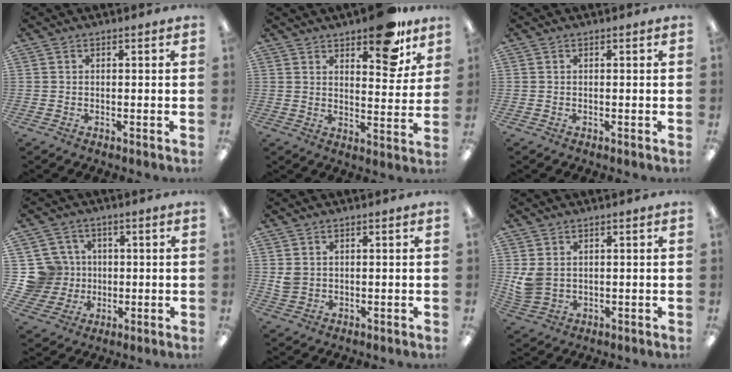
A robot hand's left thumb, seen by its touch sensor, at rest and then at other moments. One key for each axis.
{"total": 12.7, "fx": 9.3, "fy": 5.0, "fz": 7.0, "tx": -0.074, "ty": -0.062, "tz": 0.157}
{"total": 0.0}
{"total": 10.6, "fx": 1.5, "fy": 10.2, "fz": 2.2, "tx": -0.079, "ty": 0.000, "tz": 0.040}
{"total": 2.6, "fx": 0.7, "fy": 2.2, "fz": 1.3, "tx": -0.026, "ty": 0.001, "tz": 0.015}
{"total": 5.0, "fx": 1.4, "fy": 3.8, "fz": 3.0, "tx": -0.064, "ty": -0.006, "tz": 0.028}